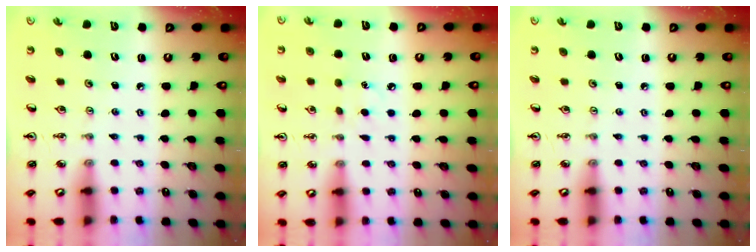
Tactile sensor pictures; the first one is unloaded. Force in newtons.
{"total": 4.8, "press": 4.8, "slide": 0.5}
{"total": 0.0}